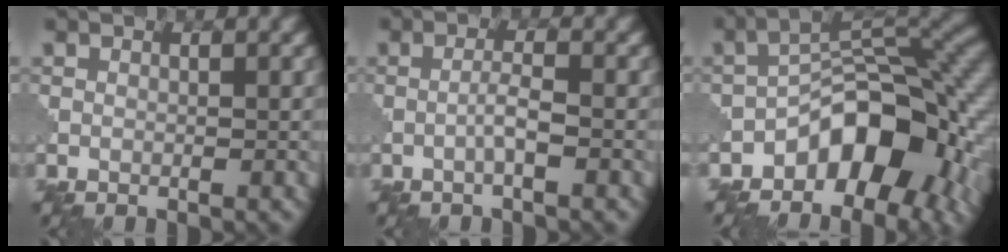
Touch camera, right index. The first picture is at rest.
{"total": 1.8, "force": [-0.7, 0.1, 1.6], "torque": [-0.031, 0.008, -0.017]}
{"total": 10.4, "force": [-4.8, 5.4, 7.4], "torque": [-0.080, 0.016, -0.091]}